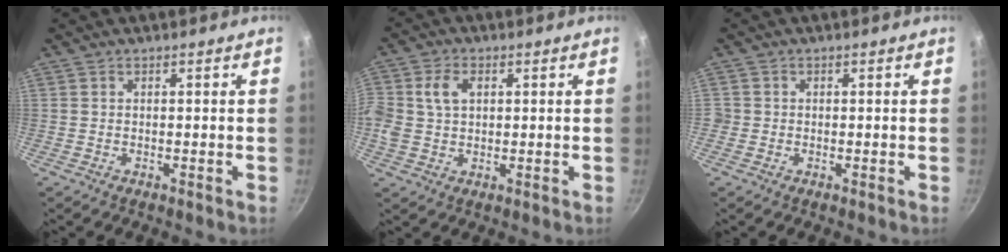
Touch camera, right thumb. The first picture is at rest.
{"total": 6.9, "force": [1.4, 5.0, 4.6], "torque": [-0.083, 0.009, 0.023]}
{"total": 1.1, "force": [-0.3, 1.0, 0.1], "torque": [0.001, 0.003, -0.006]}